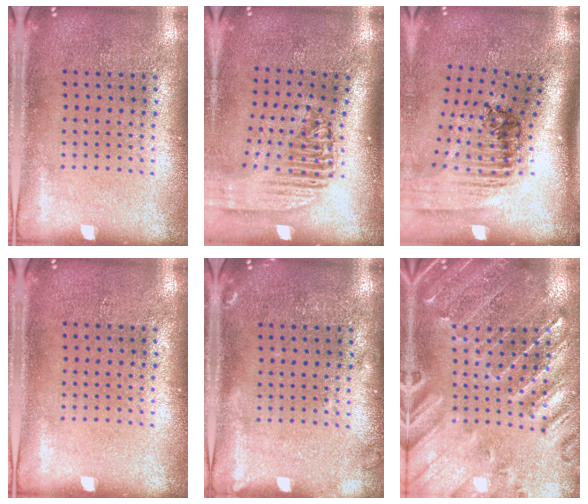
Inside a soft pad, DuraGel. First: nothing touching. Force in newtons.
{"total": 2.3, "press": 1.7, "slide": 1.5}
{"total": 2.4, "press": 1.7, "slide": 1.7}
{"total": 0.0}
{"total": 1.2, "press": 1.1, "slide": 0.2}
{"total": 1.1, "press": 1.1, "slide": 0.3}